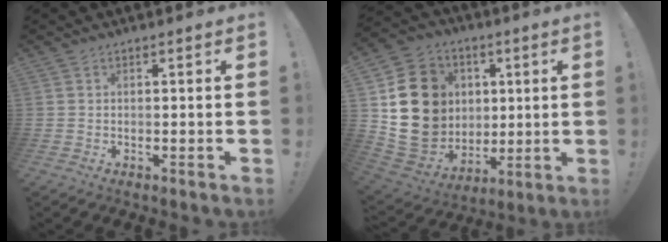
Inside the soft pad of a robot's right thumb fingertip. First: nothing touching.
{"total": 21.5, "force": [3.3, 18.6, 10.3], "torque": [-0.165, -0.007, 0.106]}